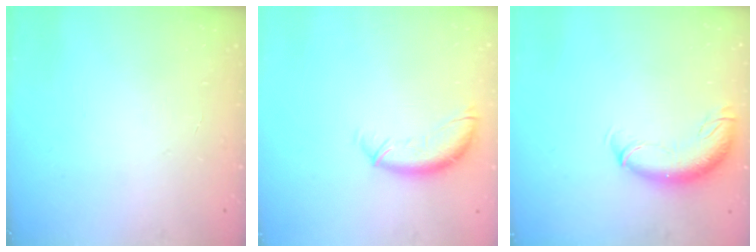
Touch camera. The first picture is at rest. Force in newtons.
{"total": 10.5, "press": 10.5, "slide": 0.7}
{"total": 10.2, "press": 10.0, "slide": 2.3}